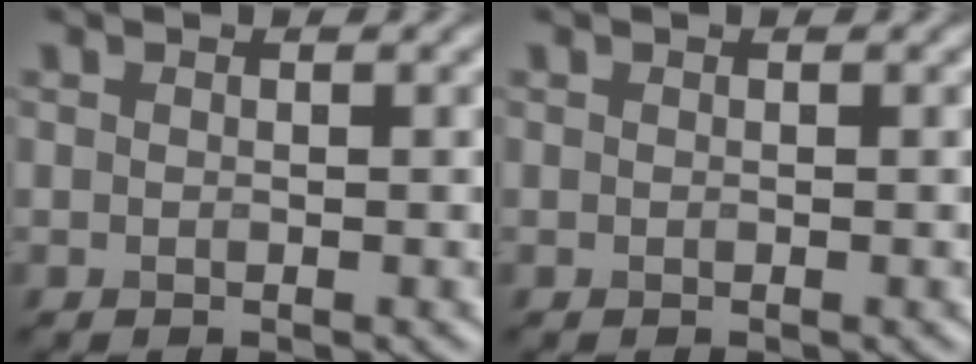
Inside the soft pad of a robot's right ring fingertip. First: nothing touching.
{"total": 0.0}